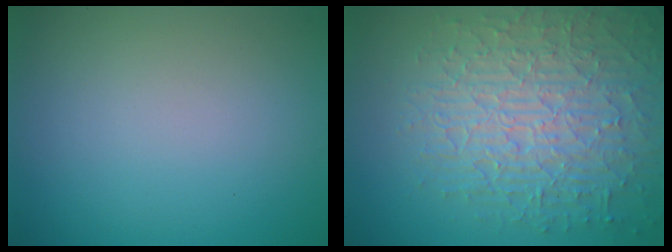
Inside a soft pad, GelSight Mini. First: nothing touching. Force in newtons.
{"total": 8.6, "press": 6.1, "slide": 6.1}